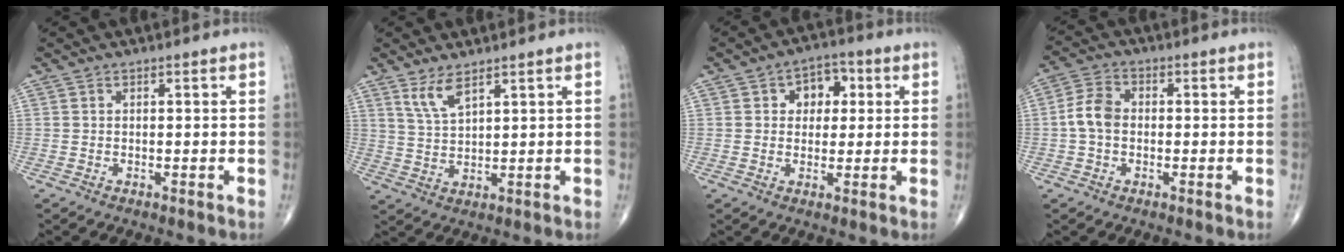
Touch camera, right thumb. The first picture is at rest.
{"total": 4.8, "force": [3.2, 1.4, 3.2], "torque": [-0.065, -0.023, 0.072]}
{"total": 6.7, "force": [1.7, 5.0, 4.1], "torque": [-0.020, 0.007, 0.019]}
{"total": 5.6, "force": [-0.5, 4.0, 3.9], "torque": [-0.075, 0.019, -0.018]}